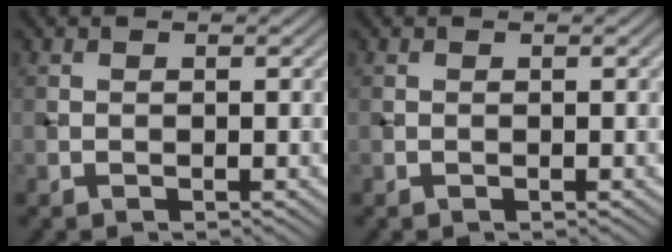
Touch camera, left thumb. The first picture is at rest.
{"total": 0.0}